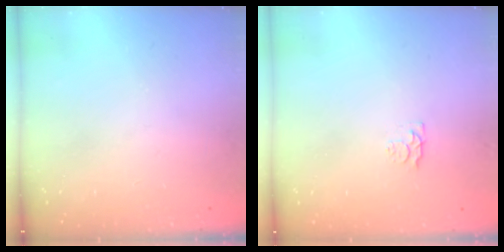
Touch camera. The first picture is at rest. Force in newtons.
{"total": 2.7, "press": 2.7, "slide": 0.5}